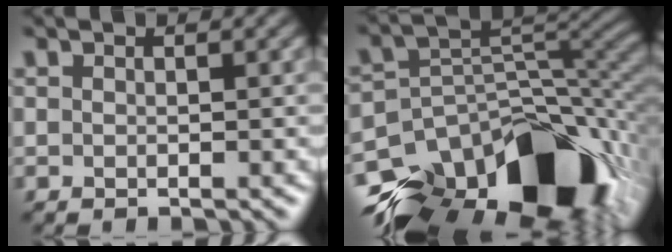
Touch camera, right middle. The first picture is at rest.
{"total": 16.4, "force": [-10.9, 8.5, 8.9], "torque": [-0.168, -0.012, -0.156]}